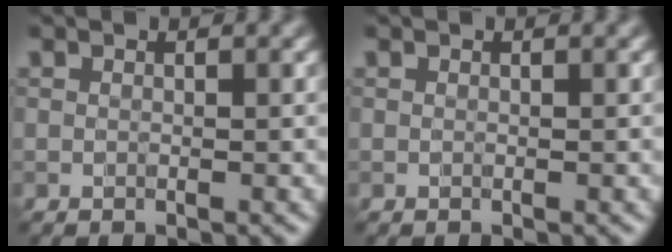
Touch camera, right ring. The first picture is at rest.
{"total": 0.0}